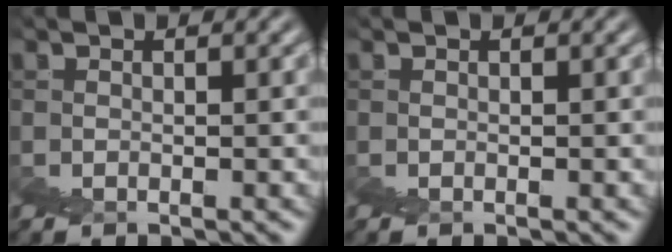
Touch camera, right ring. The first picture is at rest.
{"total": 0.0}